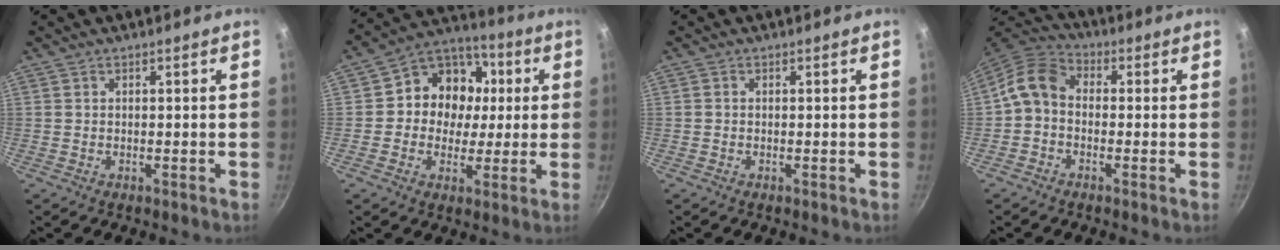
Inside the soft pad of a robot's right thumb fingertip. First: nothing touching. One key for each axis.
{"total": 13.3, "fx": 1.1, "fy": 11.8, "fz": 6.2, "tx": -0.056, "ty": 0.019, "tz": -0.002}
{"total": 0.0}
{"total": 7.4, "fx": -1.1, "fy": 5.7, "fz": 4.6, "tx": -0.082, "ty": 0.033, "tz": -0.040}